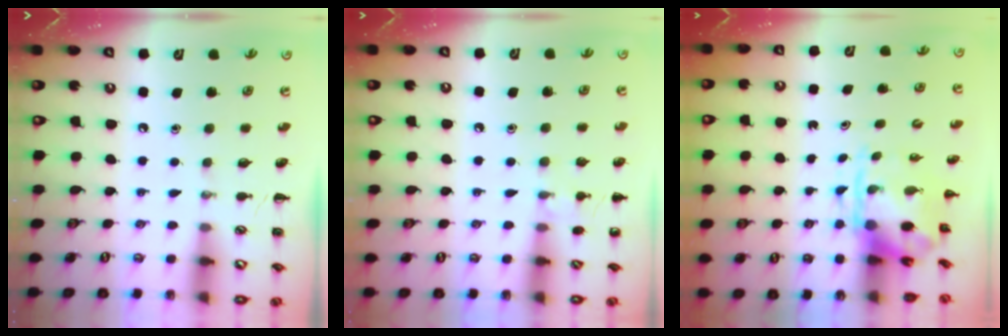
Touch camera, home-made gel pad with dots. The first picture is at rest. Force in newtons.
{"total": 7.0, "press": 6.6, "slide": 2.1}
{"total": 3.5, "press": 3.4, "slide": 0.9}